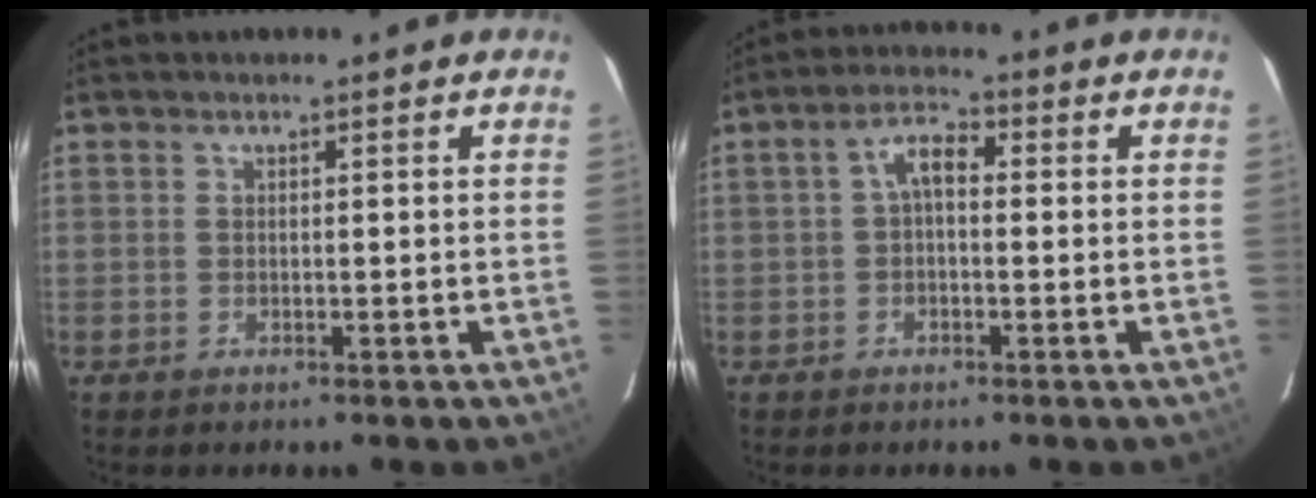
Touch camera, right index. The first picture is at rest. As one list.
[{"total": 4.2, "force": [-0.1, 2.3, 3.5], "torque": [-0.066, 0.017, -0.002]}]